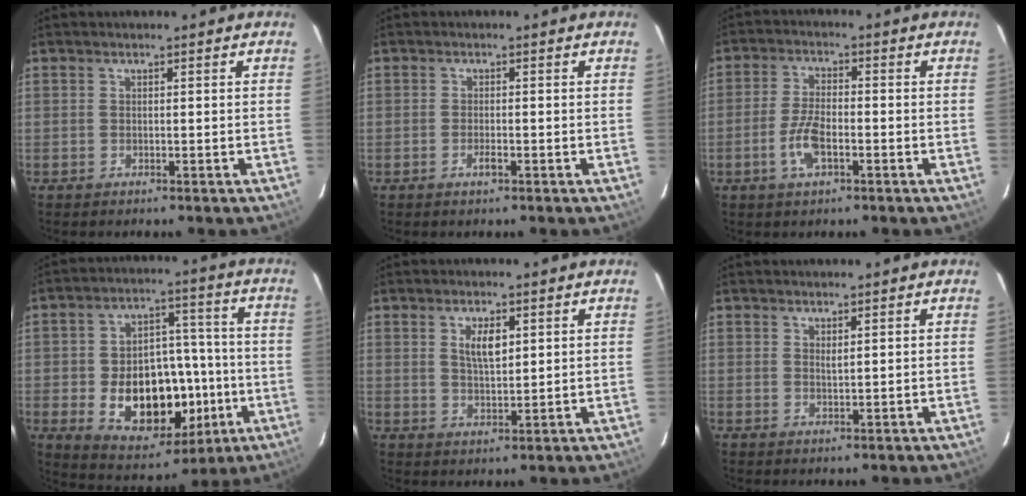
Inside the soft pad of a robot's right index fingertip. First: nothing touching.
{"total": 1.5, "force": [-0.7, 0.5, 1.2], "torque": [-0.024, -0.001, -0.013]}
{"total": 6.2, "force": [-2.3, 2.5, 5.1], "torque": [-0.111, 0.001, -0.044]}
{"total": 19.0, "force": [-4.6, 12.5, 13.6], "torque": [-0.258, 0.018, -0.043]}
{"total": 4.6, "force": [1.7, 2.0, 3.8], "torque": [-0.066, 0.000, 0.032]}
{"total": 1.0, "force": [0.7, 0.2, 0.7], "torque": [-0.013, 0.000, 0.012]}